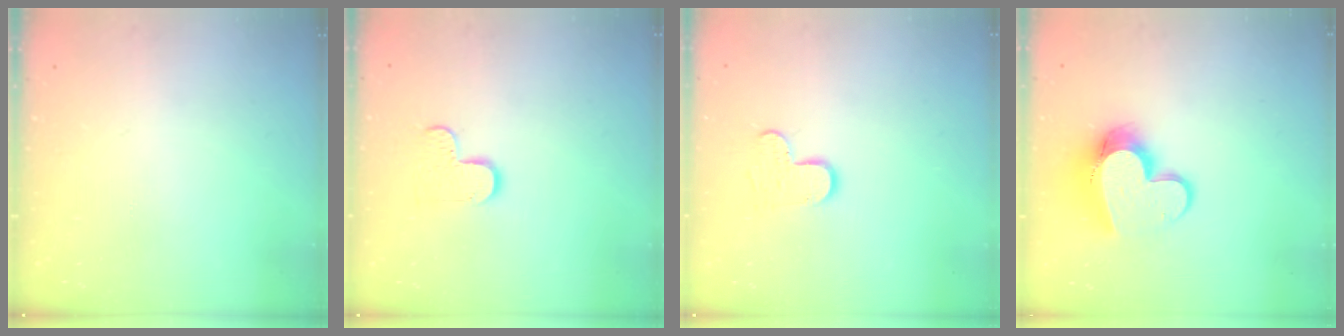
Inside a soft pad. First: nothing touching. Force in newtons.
{"total": 6.3, "press": 6.3, "slide": 0.4}
{"total": 8.3, "press": 8.3, "slide": 0.5}
{"total": 12.6, "press": 12.6, "slide": 1.2}